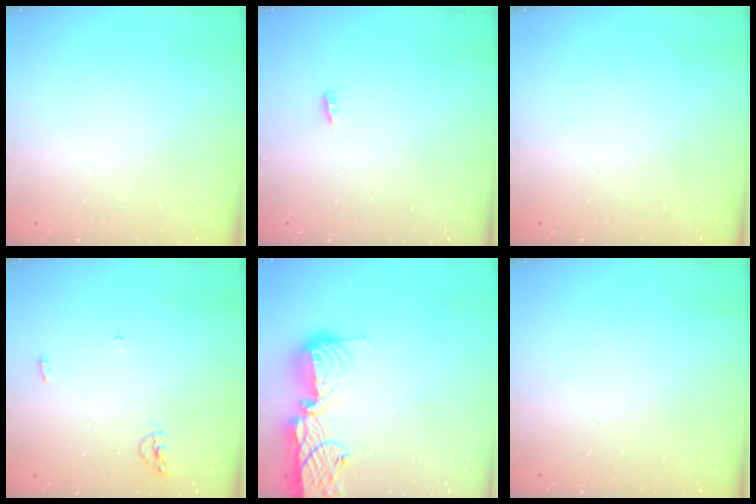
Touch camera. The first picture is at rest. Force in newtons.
{"total": 2.8, "press": 2.7, "slide": 0.8}
{"total": 0.0}
{"total": 4.6, "press": 4.5, "slide": 1.0}
{"total": 16.6, "press": 16.1, "slide": 4.0}
{"total": 0.0}